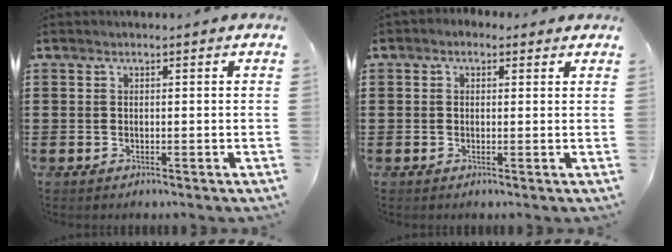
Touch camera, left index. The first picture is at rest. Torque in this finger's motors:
{"motor_torque": [2.14, 0.00, 0.59, 0.13]}